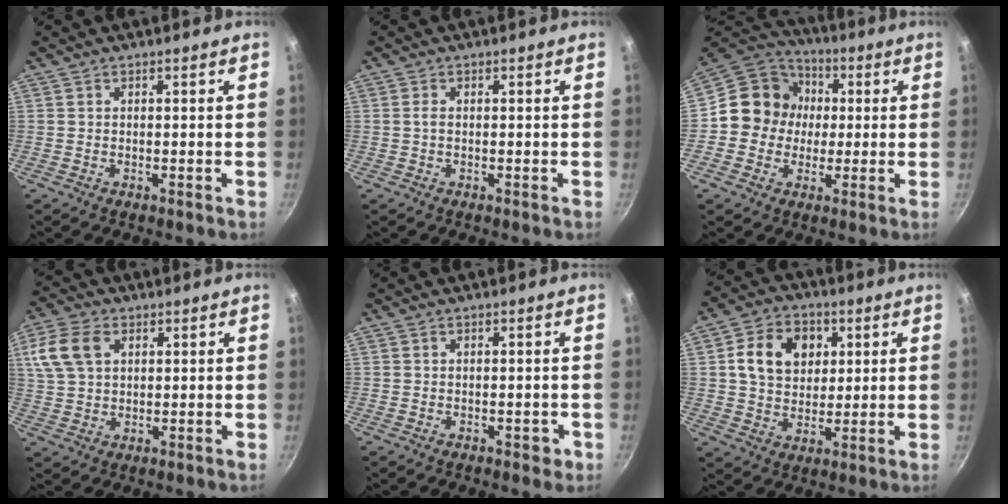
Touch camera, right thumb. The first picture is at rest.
{"total": 0.9, "force": [0.0, 0.5, 0.8], "torque": [-0.016, 0.002, -0.002]}
{"total": 13.0, "force": [0.5, 12.0, 4.9], "torque": [-0.042, 0.027, -0.011]}
{"total": 9.8, "force": [3.4, 6.6, 6.4], "torque": [-0.124, 0.004, 0.062]}
{"total": 1.7, "force": [-0.6, 1.2, 1.1], "torque": [0.003, 0.013, -0.002]}
{"total": 12.0, "force": [3.2, 9.4, 6.8], "torque": [-0.090, 0.003, 0.047]}